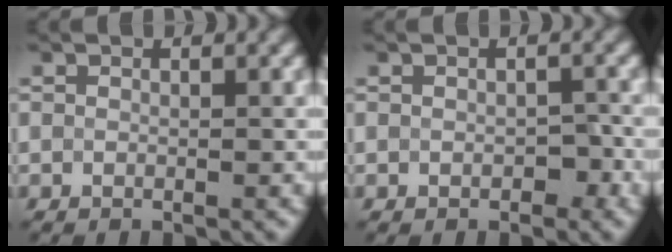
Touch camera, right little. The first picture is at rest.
{"total": 1.2, "force": [-0.5, 0.8, 0.7], "torque": [-0.011, 0.005, -0.009]}